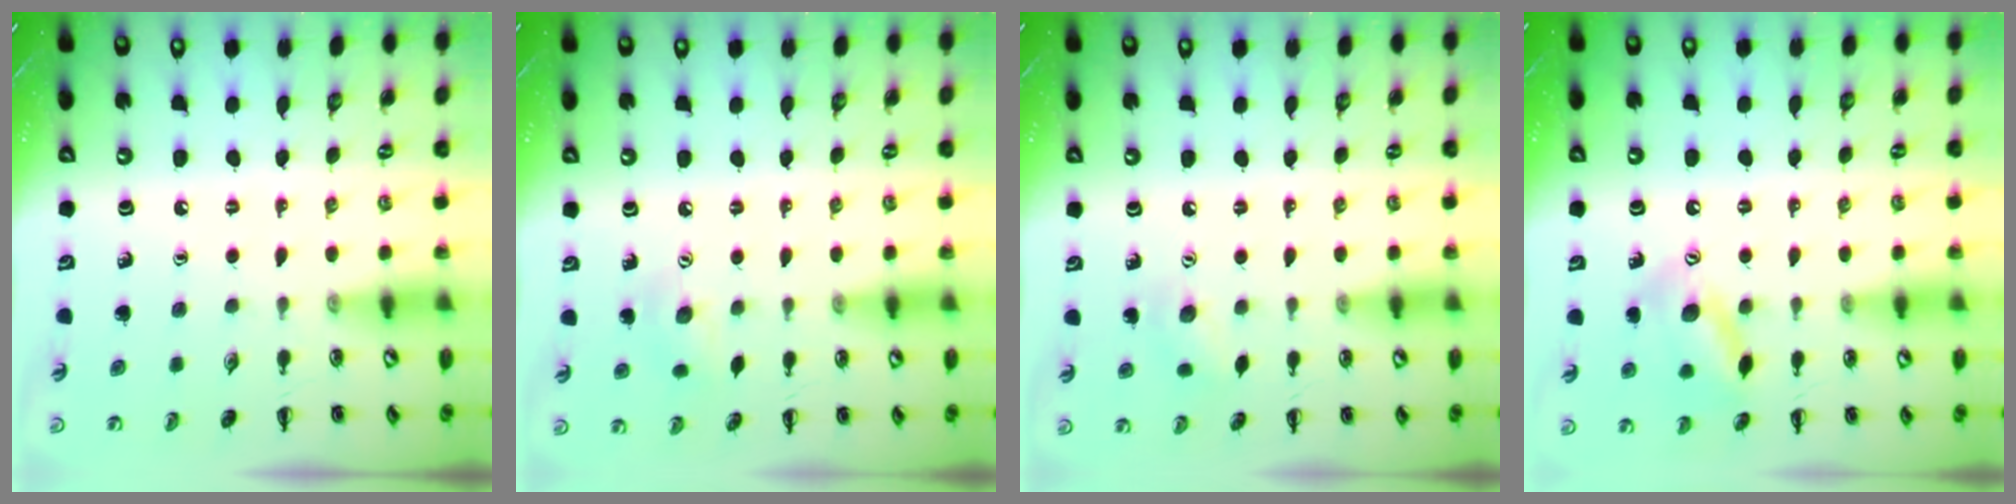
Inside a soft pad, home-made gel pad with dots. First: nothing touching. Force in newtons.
{"total": 7.0, "press": 6.9, "slide": 1.4}
{"total": 6.9, "press": 6.8, "slide": 1.4}
{"total": 13.4, "press": 13.2, "slide": 2.5}